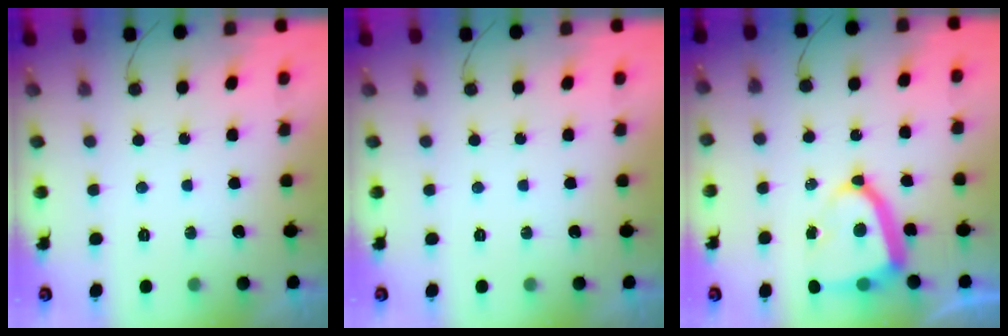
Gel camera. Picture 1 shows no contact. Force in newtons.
{"total": 0.0}
{"total": 12.1, "press": 12.0, "slide": 1.5}